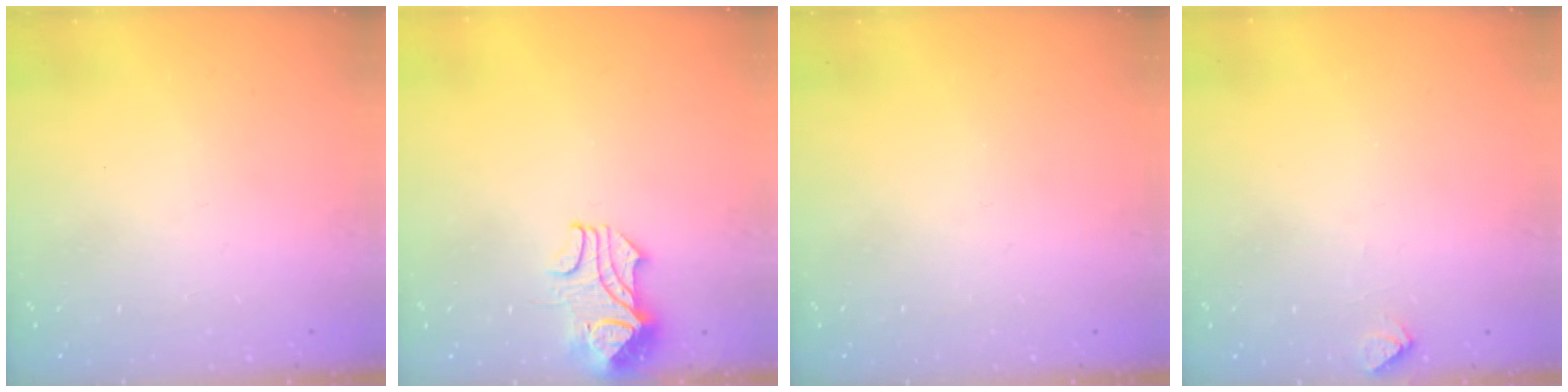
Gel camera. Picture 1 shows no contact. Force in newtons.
{"total": 2.2, "press": 2.1, "slide": 0.7}
{"total": 0.0}
{"total": 4.5, "press": 4.5, "slide": 0.4}